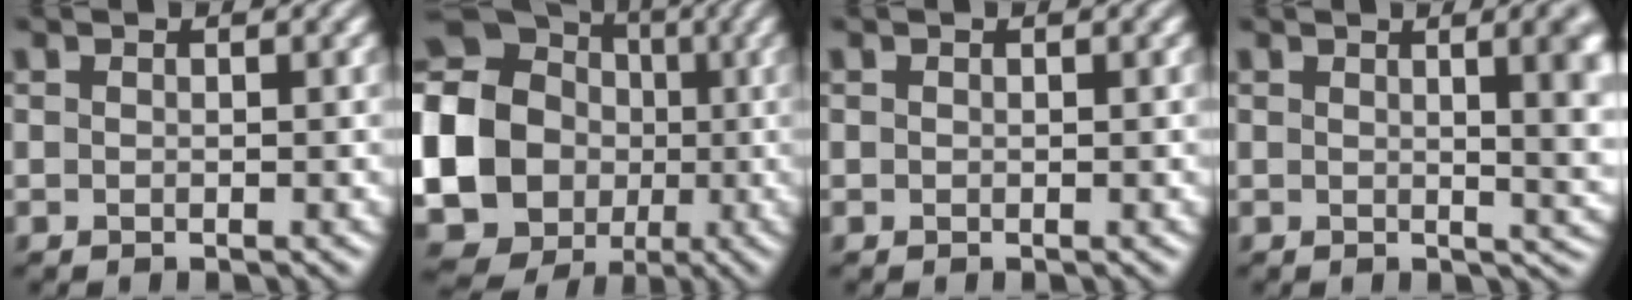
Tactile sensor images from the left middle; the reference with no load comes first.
{"total": 23.3, "force": [-1.2, 21.9, 7.7], "torque": [-0.195, 0.002, -0.066]}
{"total": 0.0}
{"total": 8.1, "force": [1.6, 3.4, 7.2], "torque": [-0.031, 0.011, 0.017]}